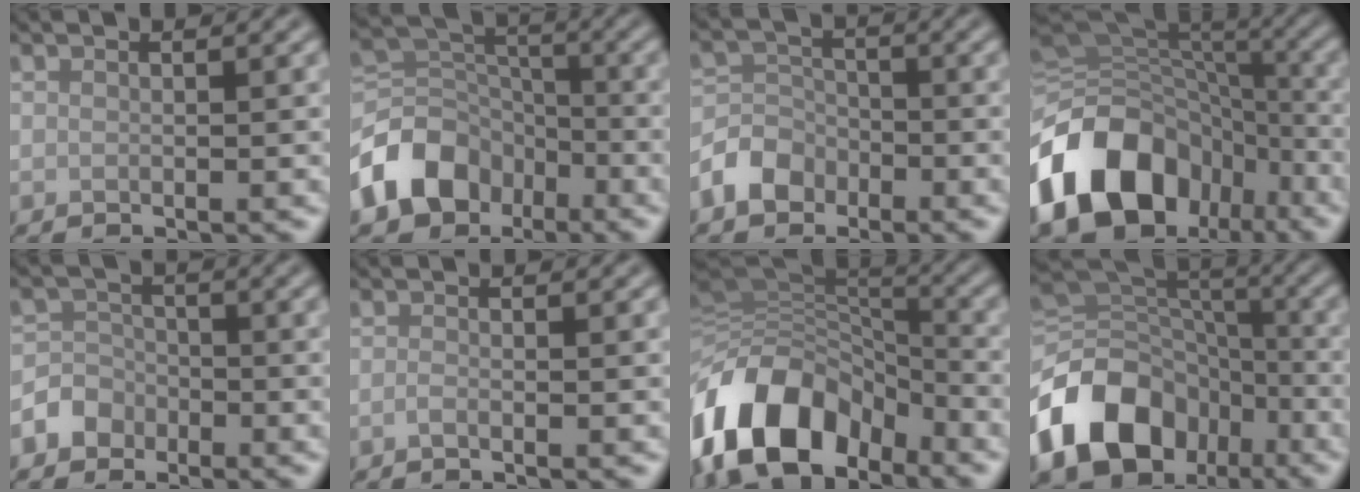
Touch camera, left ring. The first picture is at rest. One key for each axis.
{"total": 7.7, "fx": -4.3, "fy": 5.6, "fz": 3.1, "tx": -0.053, "ty": -0.001, "tz": -0.090}
{"total": 3.4, "fx": -2.0, "fy": 2.5, "fz": 0.9, "tx": -0.017, "ty": 0.006, "tz": -0.048}
{"total": 15.9, "fx": -6.4, "fy": 11.7, "fz": 8.7, "tx": -0.185, "ty": -0.018, "tz": -0.104}
{"total": 2.7, "fx": -1.5, "fy": 2.2, "fz": 0.3, "tx": 0.011, "ty": 0.009, "tz": -0.040}
{"total": 0.6, "fx": -0.4, "fy": 0.1, "fz": 0.4, "tx": -0.008, "ty": -0.001, "tz": -0.010}
{"total": 11.1, "fx": -6.0, "fy": 6.8, "fz": 6.3, "tx": -0.112, "ty": 0.015, "tz": -0.120}
{"total": 13.1, "fx": -6.2, "fy": 9.4, "fz": 6.7, "tx": -0.146, "ty": 0.002, "tz": -0.110}